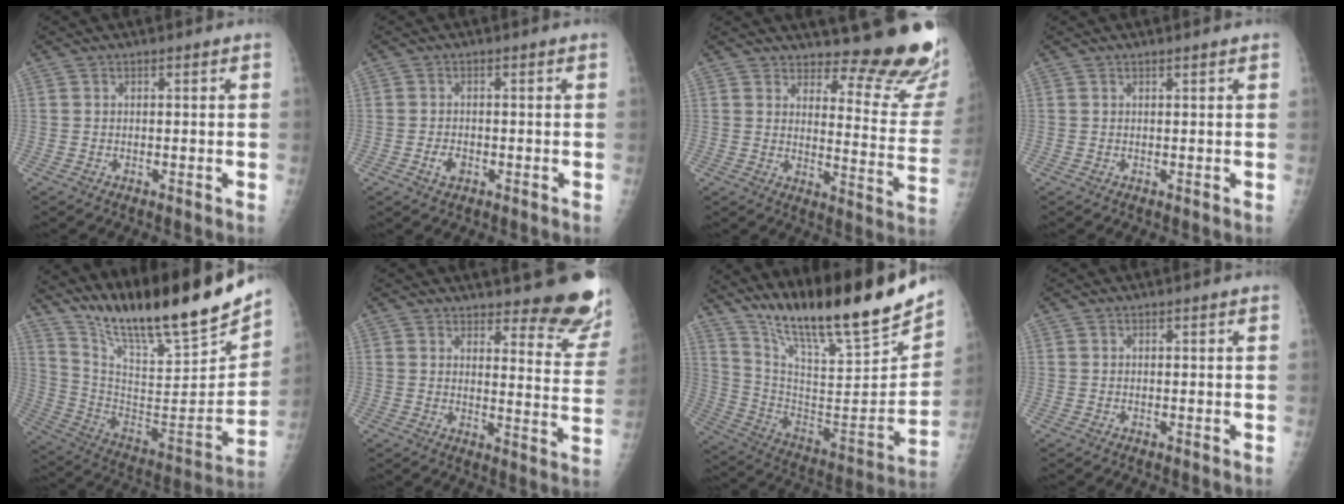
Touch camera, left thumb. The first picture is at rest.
{"total": 2.3, "force": [-0.9, 1.6, 1.5], "torque": [-0.024, 0.002, -0.014]}
{"total": 17.5, "force": [15.9, 3.8, 6.4], "torque": [-0.035, -0.167, 0.183]}
{"total": 0.7, "force": [0.6, 0.0, 0.4], "torque": [-0.007, 0.001, 0.011]}
{"total": 26.8, "force": [22.3, 3.6, 14.4], "torque": [-0.218, -0.121, 0.366]}
{"total": 14.6, "force": [12.4, 4.0, 6.6], "torque": [-0.036, -0.103, 0.135]}
{"total": 27.1, "force": [21.6, 3.9, 15.9], "torque": [-0.240, -0.112, 0.356]}
{"total": 0.0}